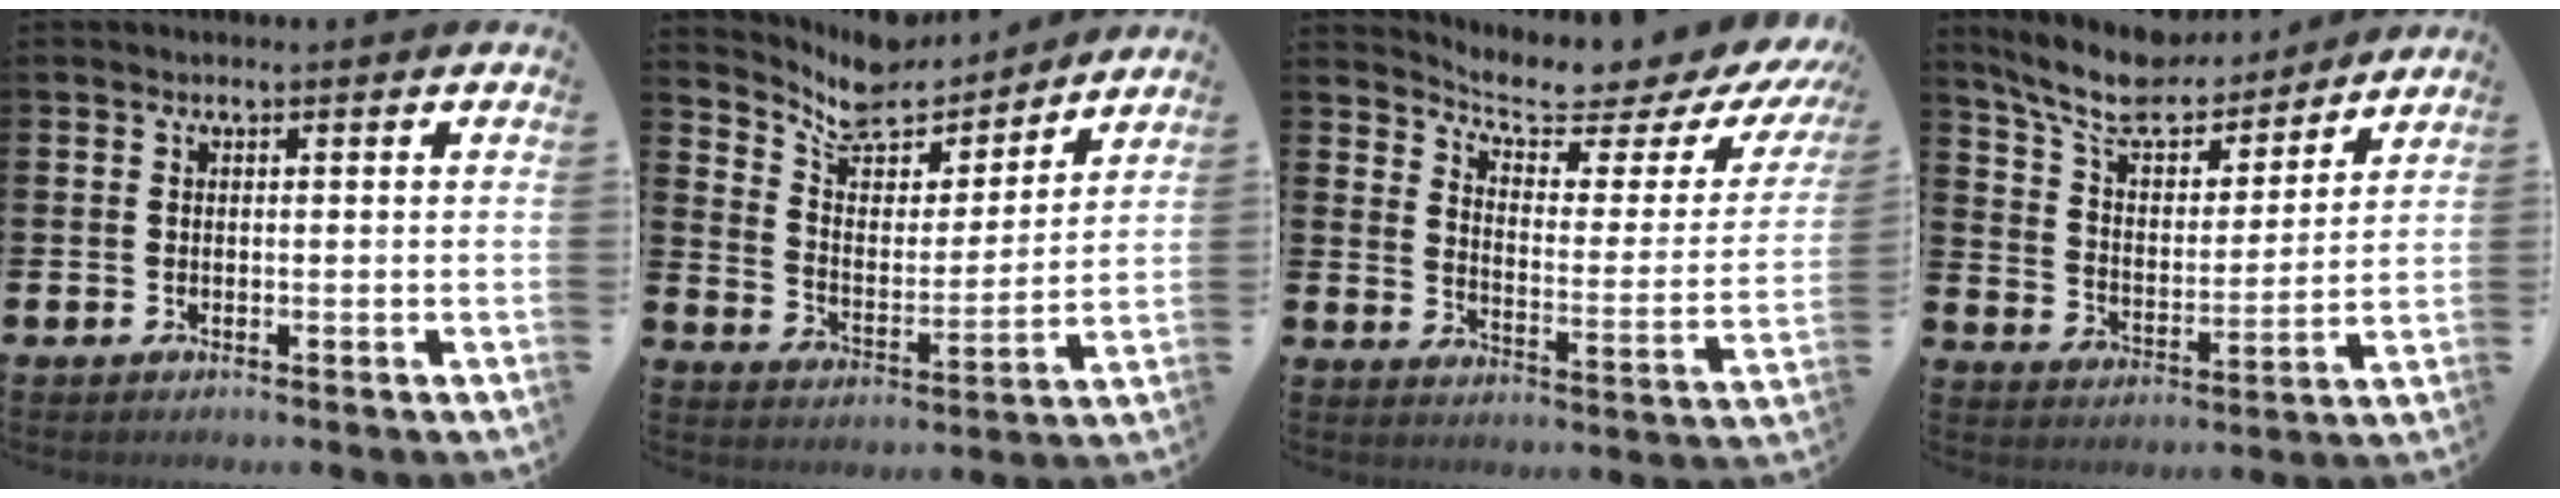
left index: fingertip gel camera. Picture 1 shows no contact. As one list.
[{"total": 9.0, "force": [8.3, 3.1, 1.5], "torque": [-0.072, -0.066, 0.149]}, {"total": 6.3, "force": [5.8, 1.1, 2.3], "torque": [-0.063, -0.052, 0.090]}, {"total": 10.5, "force": [9.4, 2.9, 3.5], "torque": [-0.100, -0.060, 0.164]}]